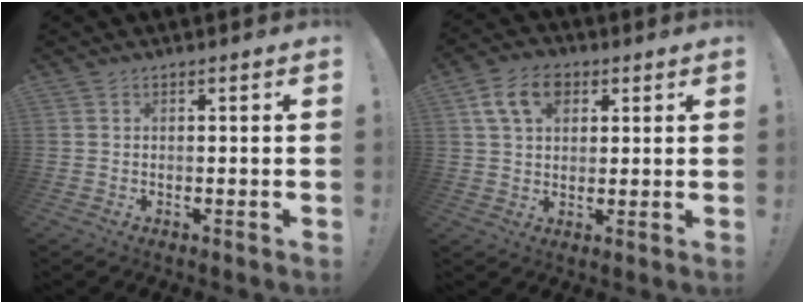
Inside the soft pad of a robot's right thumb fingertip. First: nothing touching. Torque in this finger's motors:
{"motor_torque": [0.09, 0.08, 0.12, 0.03, 0.01]}